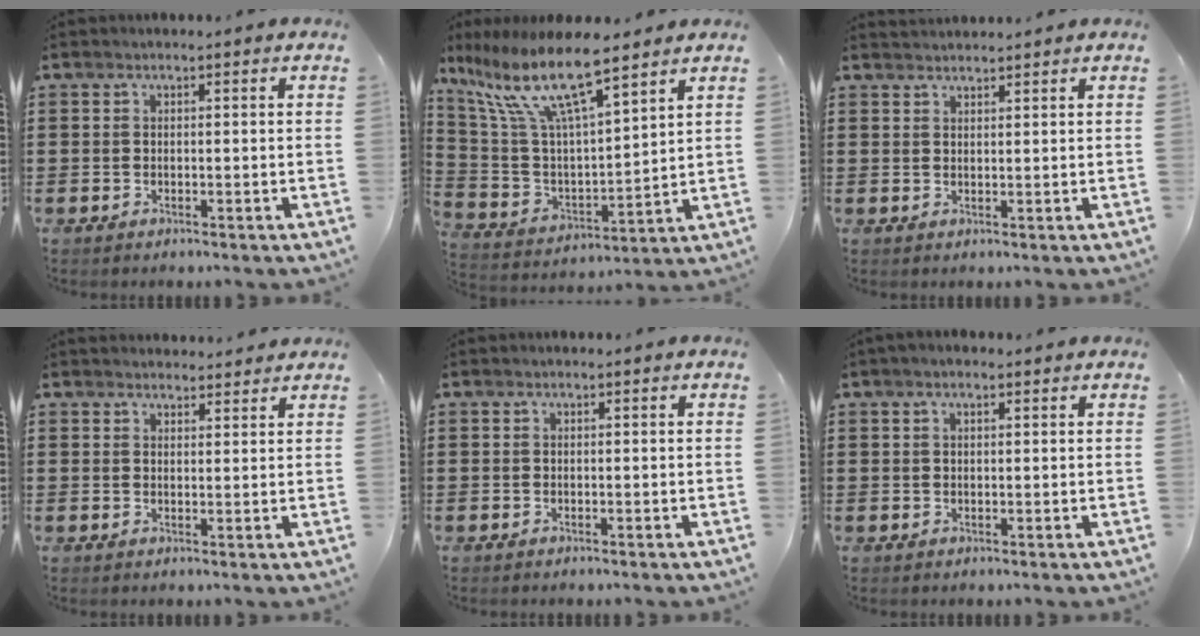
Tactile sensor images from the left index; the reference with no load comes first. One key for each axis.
{"total": 13.0, "fx": 8.9, "fy": 2.7, "fz": 9.2, "tx": -0.218, "ty": -0.047, "tz": 0.148}
{"total": 1.4, "fx": 1.4, "fy": 0.1, "fz": 0.0, "tx": -0.003, "ty": 0.001, "tz": 0.029}
{"total": 2.3, "fx": 2.2, "fy": 0.4, "fz": -0.1, "tx": -0.003, "ty": -0.004, "tz": 0.043}
{"total": 0.0}
{"total": 1.4, "fx": 0.7, "fy": 0.6, "fz": 1.0, "tx": -0.021, "ty": 0.004, "tz": 0.012}